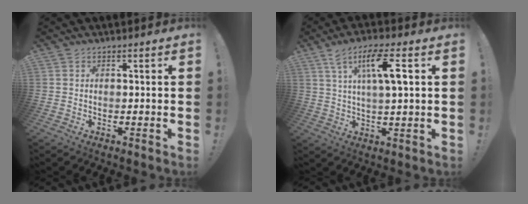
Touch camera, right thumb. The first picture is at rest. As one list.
[{"total": 10.7, "force": [3.8, 2.2, 9.8], "torque": [-0.169, 0.004, 0.060]}]